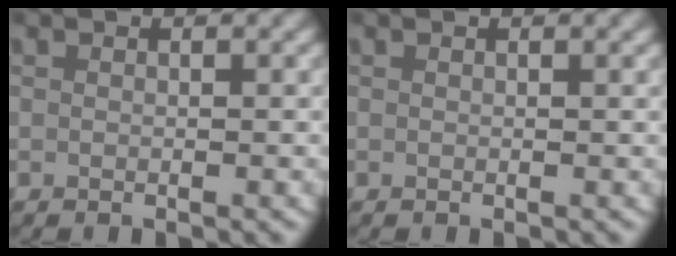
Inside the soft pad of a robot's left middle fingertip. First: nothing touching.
{"total": 0.0}